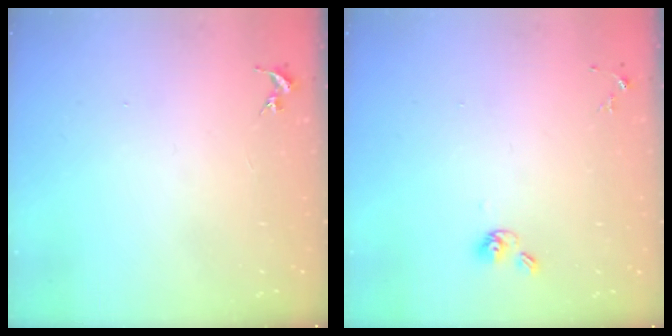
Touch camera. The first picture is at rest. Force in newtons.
{"total": 6.1, "press": 5.7, "slide": 2.3}